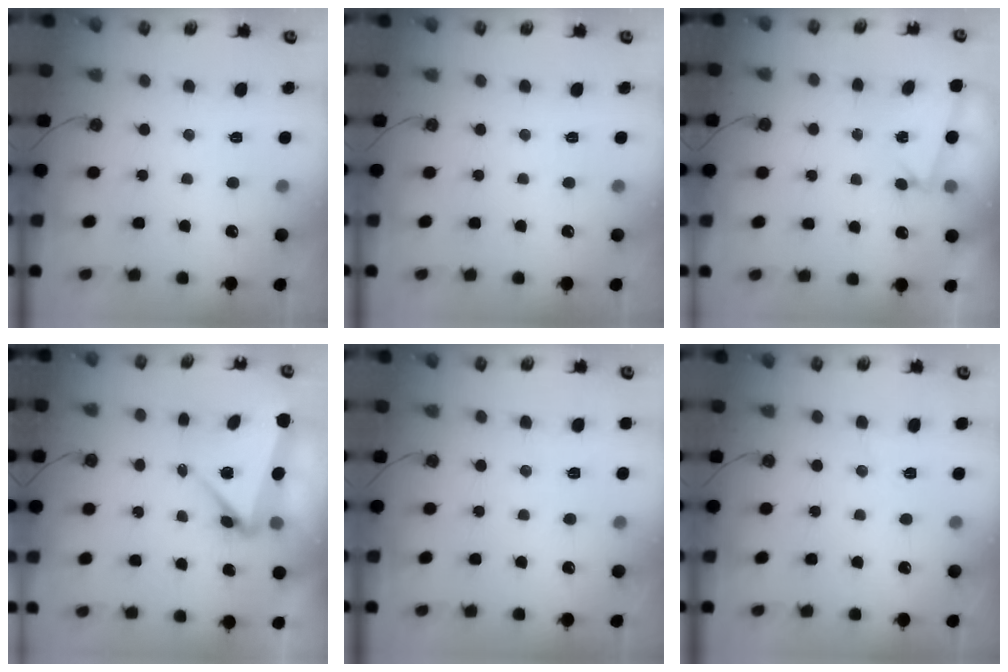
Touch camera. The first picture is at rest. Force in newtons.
{"total": 0.0}
{"total": 1.9, "press": 1.4, "slide": 1.4}
{"total": 6.1, "press": 6.1, "slide": 0.3}
{"total": 3.0, "press": 2.1, "slide": 2.2}
{"total": 4.6, "press": 4.2, "slide": 2.0}